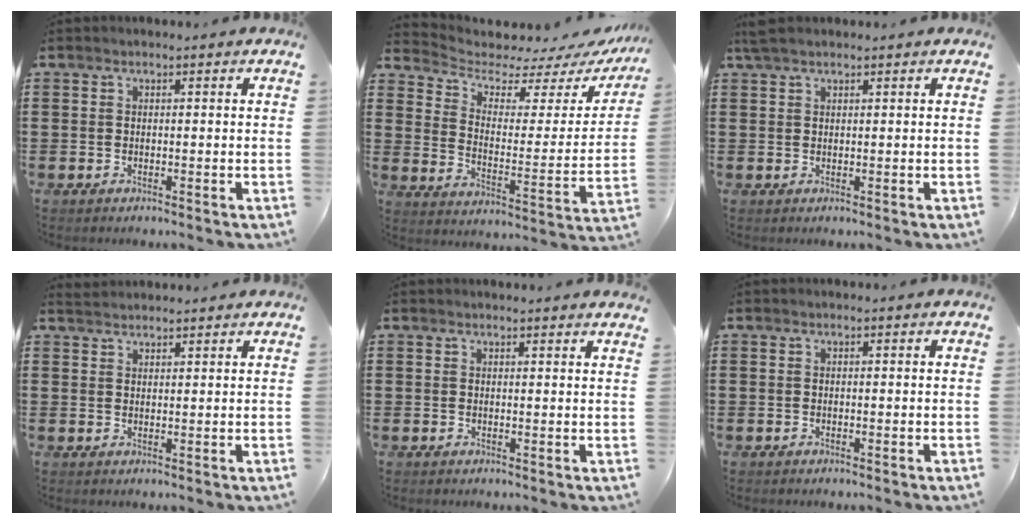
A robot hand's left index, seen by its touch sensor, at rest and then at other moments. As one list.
[{"total": 4.7, "force": [4.0, 1.9, 1.7], "torque": [-0.058, -0.028, 0.064]}, {"total": 1.8, "force": [1.5, 0.4, 1.0], "torque": [-0.022, 0.003, 0.028]}, {"total": 1.9, "force": [1.9, 0.2, 0.1], "torque": [-0.006, 0.002, 0.038]}, {"total": 1.3, "force": [1.2, -0.1, 0.3], "torque": [-0.007, -0.002, 0.025]}, {"total": 0.0}]